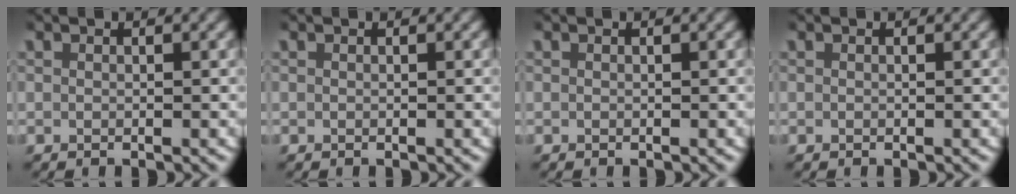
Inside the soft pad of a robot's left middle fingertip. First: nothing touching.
{"total": 0.0}
{"total": 0.0}
{"total": 0.0}